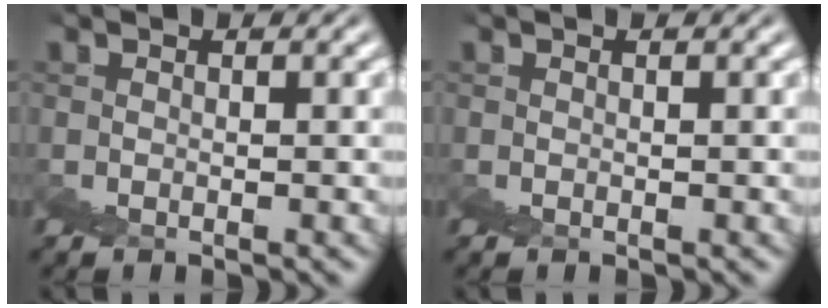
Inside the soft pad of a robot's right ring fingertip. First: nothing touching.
{"total": 0.0}